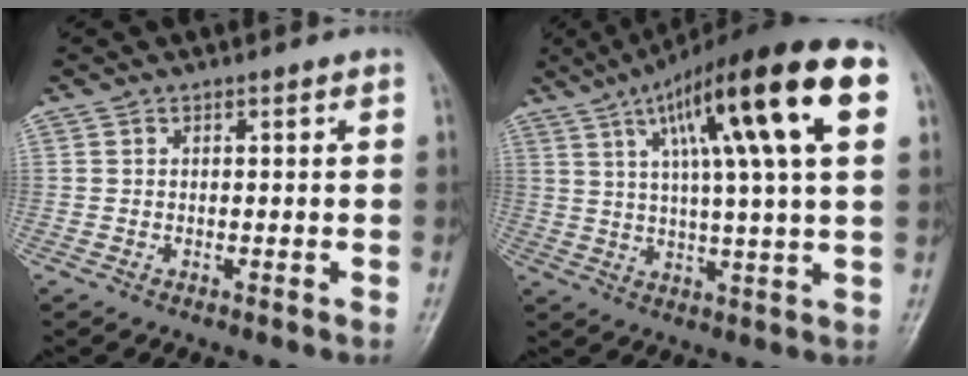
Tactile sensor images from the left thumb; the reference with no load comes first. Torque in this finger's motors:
{"motor_torque": [1.52, 1.44, 1.98, -0.79, 0.41]}